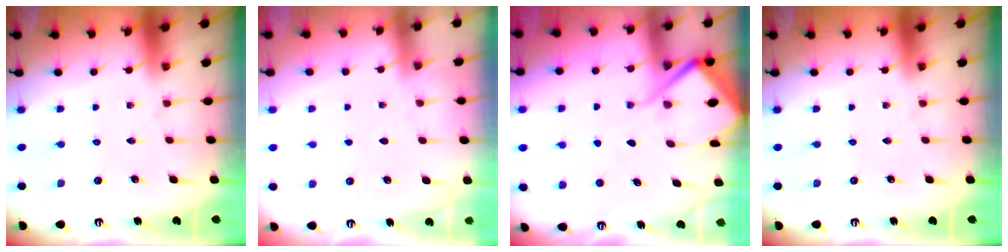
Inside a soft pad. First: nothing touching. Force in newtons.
{"total": 3.0, "press": 3.0, "slide": 0.4}
{"total": 7.2, "press": 7.1, "slide": 0.8}
{"total": 0.0}